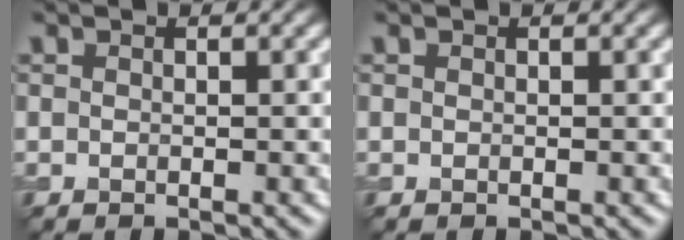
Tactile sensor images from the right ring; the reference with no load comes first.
{"total": 0.0}